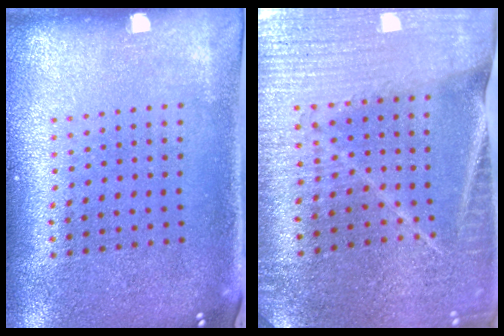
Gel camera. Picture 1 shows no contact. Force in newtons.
{"total": 3.0, "press": 3.0, "slide": 0.3}